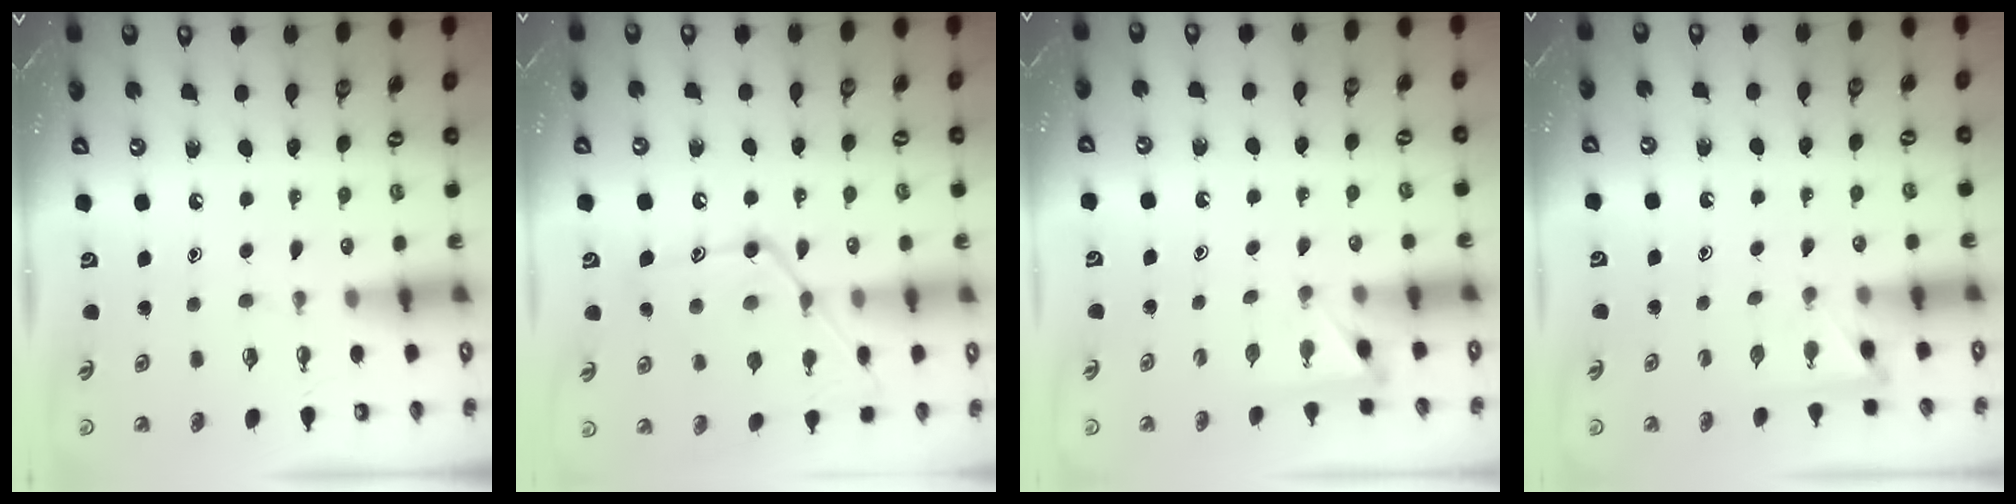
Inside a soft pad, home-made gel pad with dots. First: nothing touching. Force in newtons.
{"total": 17.1, "press": 17.1, "slide": 1.2}
{"total": 2.5, "press": 2.4, "slide": 0.3}
{"total": 2.7, "press": 2.7, "slide": 0.2}